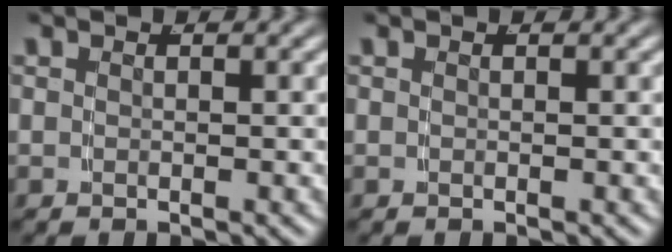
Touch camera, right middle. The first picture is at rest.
{"total": 0.0}